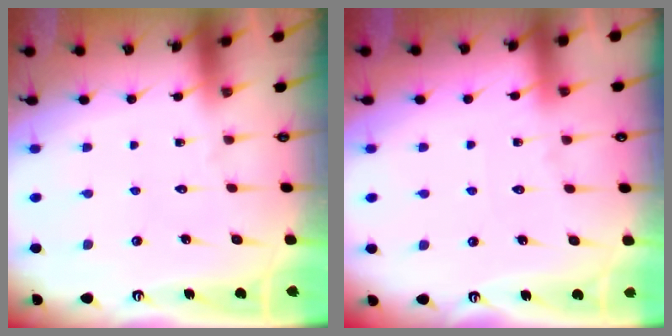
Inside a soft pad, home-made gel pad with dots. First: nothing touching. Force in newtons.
{"total": 2.7, "press": 2.7, "slide": 0.4}